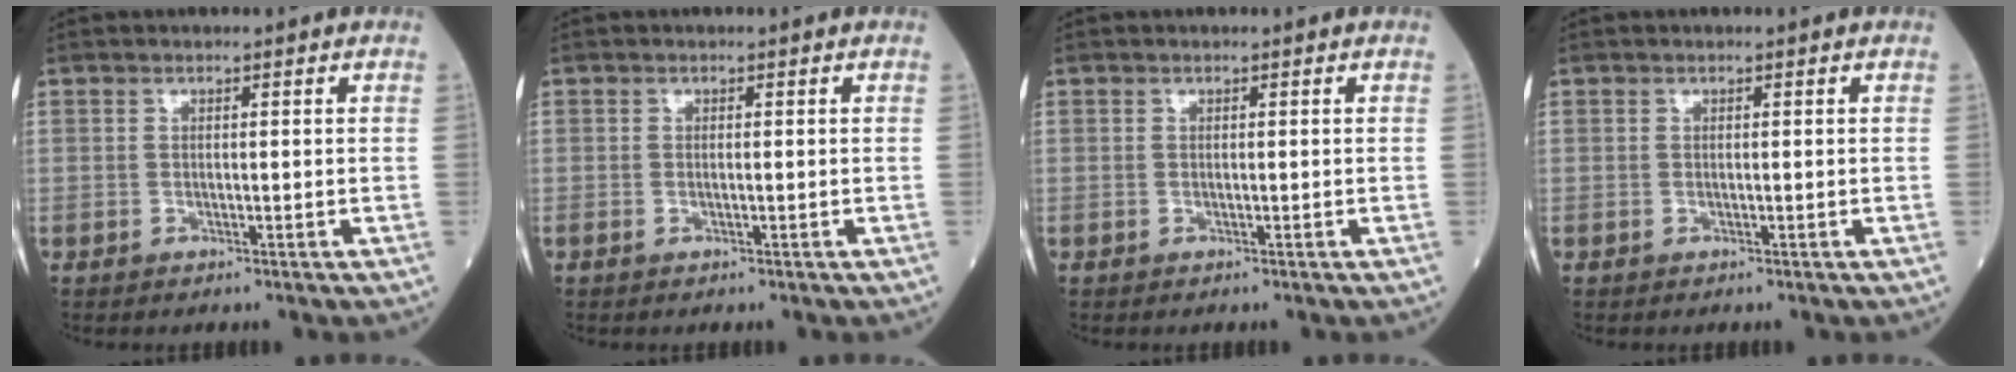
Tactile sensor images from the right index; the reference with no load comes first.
{"total": 0.0}
{"total": 0.0}
{"total": 0.0}